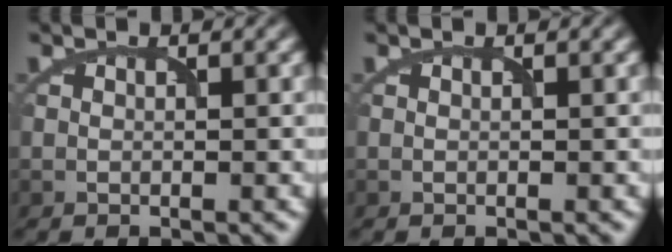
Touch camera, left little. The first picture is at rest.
{"total": 0.0}